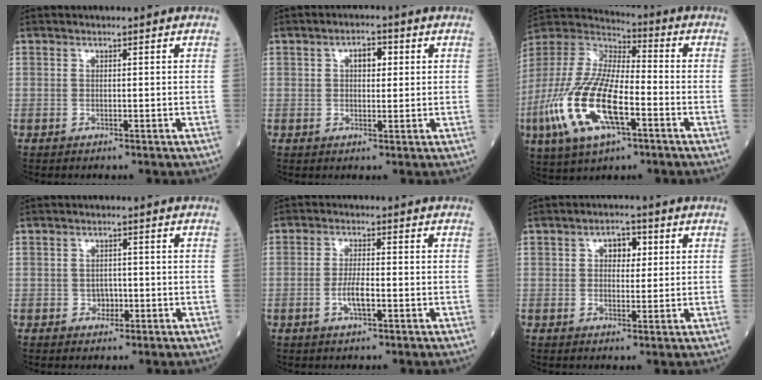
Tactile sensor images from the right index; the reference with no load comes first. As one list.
[{"total": 3.4, "force": [1.0, 1.7, 2.7], "torque": [-0.045, 0.010, 0.014]}, {"total": 18.6, "force": [-6.4, 6.4, 16.3], "torque": [-0.363, -0.012, -0.116]}, {"total": 1.9, "force": [-0.6, 1.5, 1.0], "torque": [-0.010, 0.006, -0.005]}, {"total": 3.8, "force": [-1.1, 0.8, 3.5], "torque": [-0.069, 0.001, -0.020]}, {"total": 3.5, "force": [1.0, 1.9, 2.8], "torque": [-0.044, 0.010, 0.015]}]